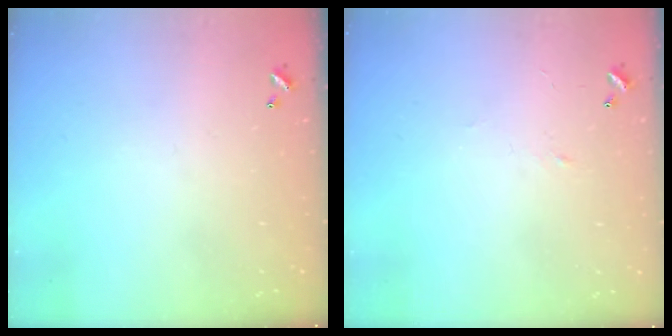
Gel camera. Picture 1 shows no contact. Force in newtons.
{"total": 2.9, "press": 2.9, "slide": 0.4}